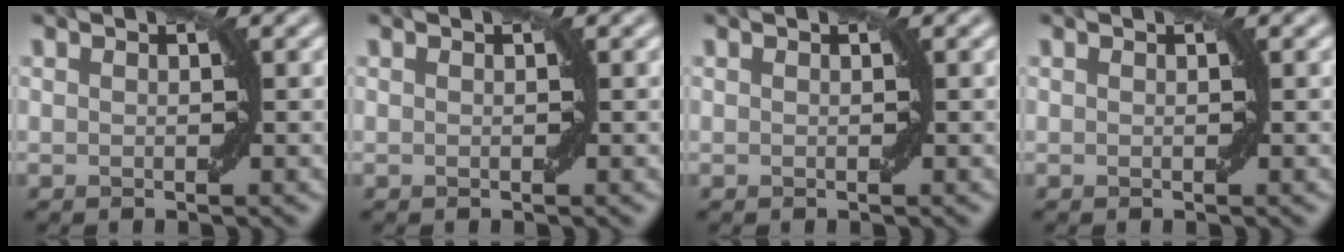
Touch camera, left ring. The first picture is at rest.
{"total": 0.0}
{"total": 0.0}
{"total": 0.0}